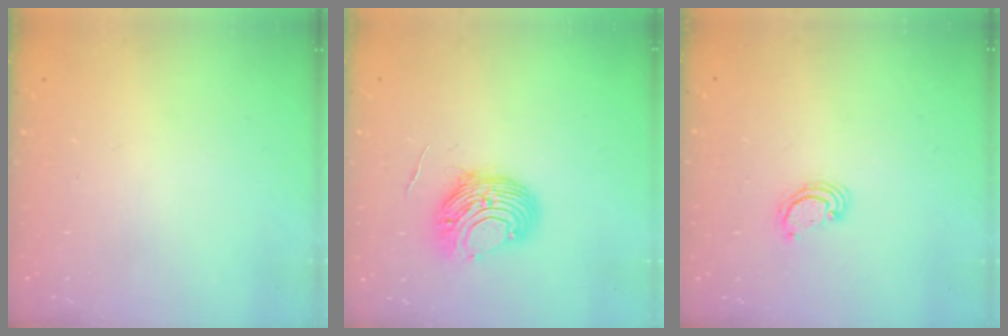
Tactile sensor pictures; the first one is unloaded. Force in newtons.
{"total": 10.1, "press": 10.0, "slide": 0.9}
{"total": 2.6, "press": 2.5, "slide": 0.3}